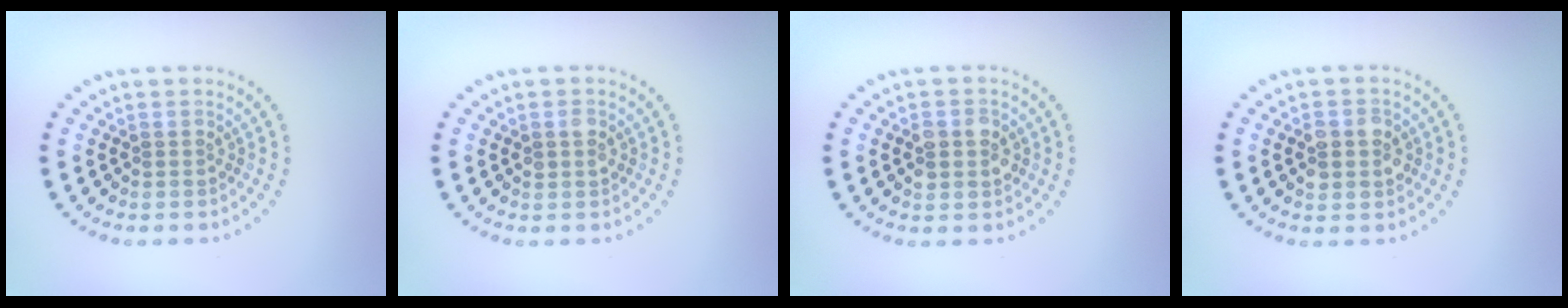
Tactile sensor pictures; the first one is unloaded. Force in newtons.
{"total": 1.2, "press": 1.2, "slide": 0.3}
{"total": 2.9, "press": 2.9, "slide": 0.3}
{"total": 2.8, "press": 2.8, "slide": 0.3}